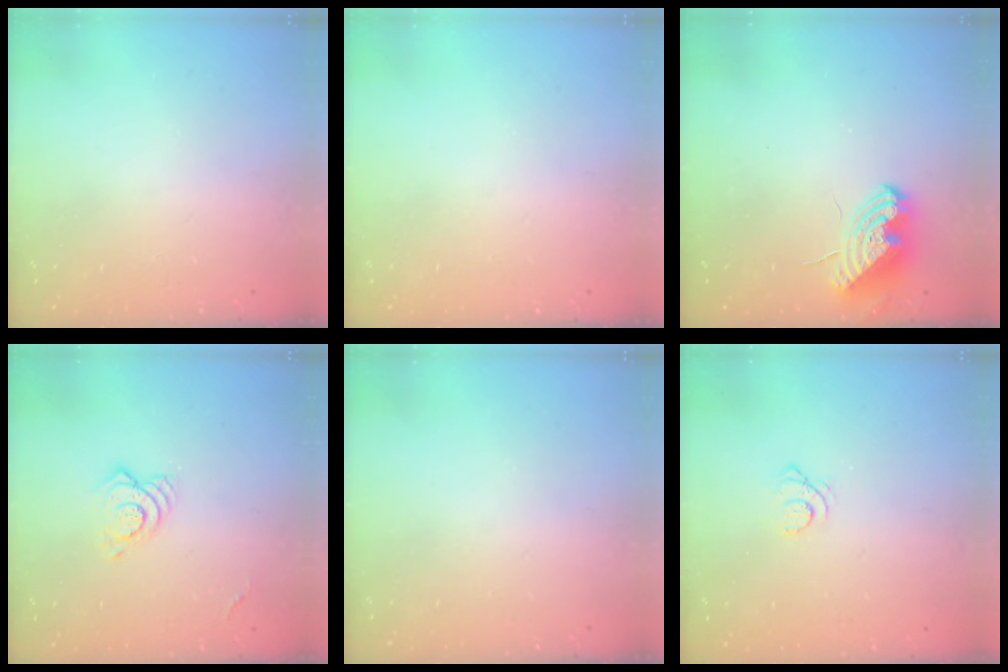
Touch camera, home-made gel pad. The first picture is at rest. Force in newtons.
{"total": 0.0}
{"total": 9.1, "press": 9.0, "slide": 1.4}
{"total": 8.3, "press": 8.3, "slide": 0.8}
{"total": 0.0}
{"total": 1.7, "press": 1.7, "slide": 0.2}